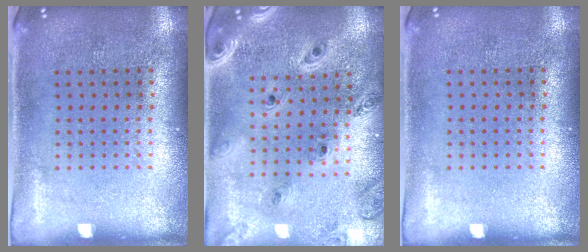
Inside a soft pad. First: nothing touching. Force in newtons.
{"total": 1.5, "press": 1.5, "slide": 0.3}
{"total": 0.0}